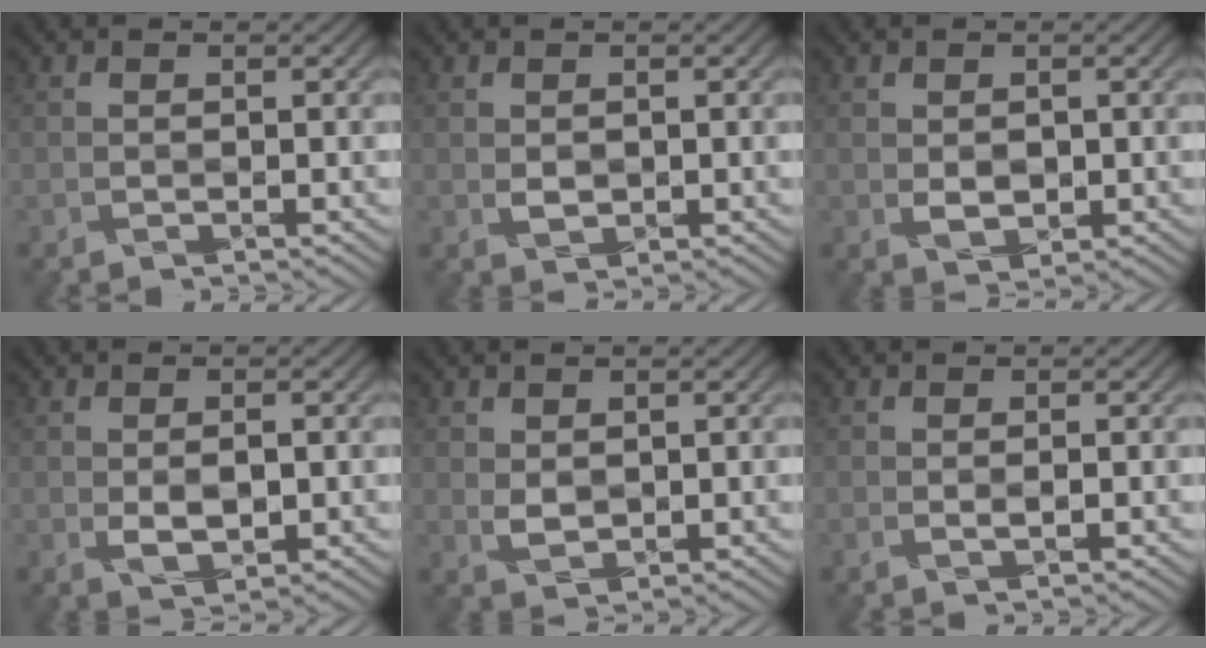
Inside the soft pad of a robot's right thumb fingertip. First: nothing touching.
{"total": 1.0, "force": [0.2, 0.8, 0.6], "torque": [-0.011, -0.003, 0.013]}
{"total": 1.8, "force": [0.2, 1.4, 1.1], "torque": [-0.022, -0.006, 0.014]}
{"total": 2.3, "force": [0.1, 1.2, 2.0], "torque": [-0.037, -0.005, 0.010]}
{"total": 1.6, "force": [1.0, 1.0, 0.7], "torque": [-0.017, -0.004, 0.026]}
{"total": 0.5, "force": [0.1, 0.1, 0.5], "torque": [-0.012, 0.003, 0.001]}